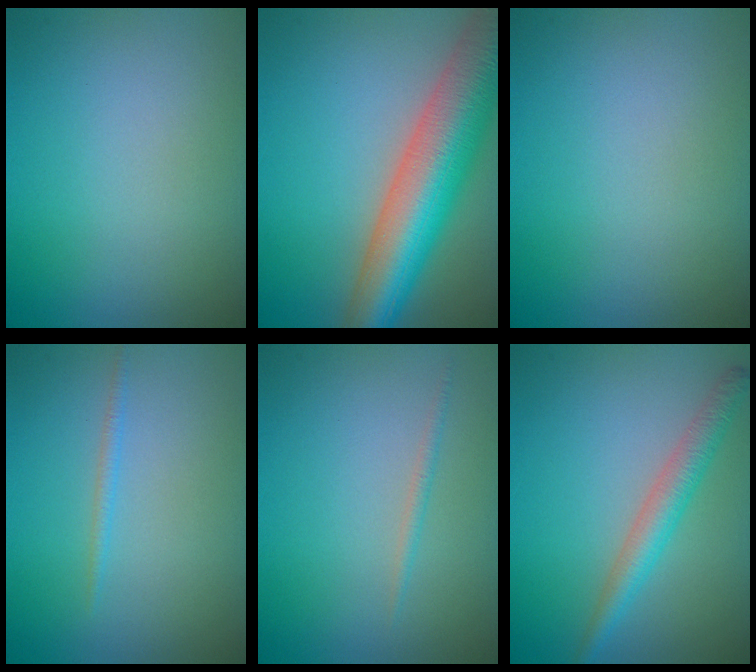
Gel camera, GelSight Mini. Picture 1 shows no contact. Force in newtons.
{"total": 11.0, "press": 11.0, "slide": 0.6}
{"total": 0.0}
{"total": 0.8, "press": 0.8, "slide": 0.0}
{"total": 0.7, "press": 0.7, "slide": 0.1}
{"total": 3.0, "press": 3.0, "slide": 0.0}